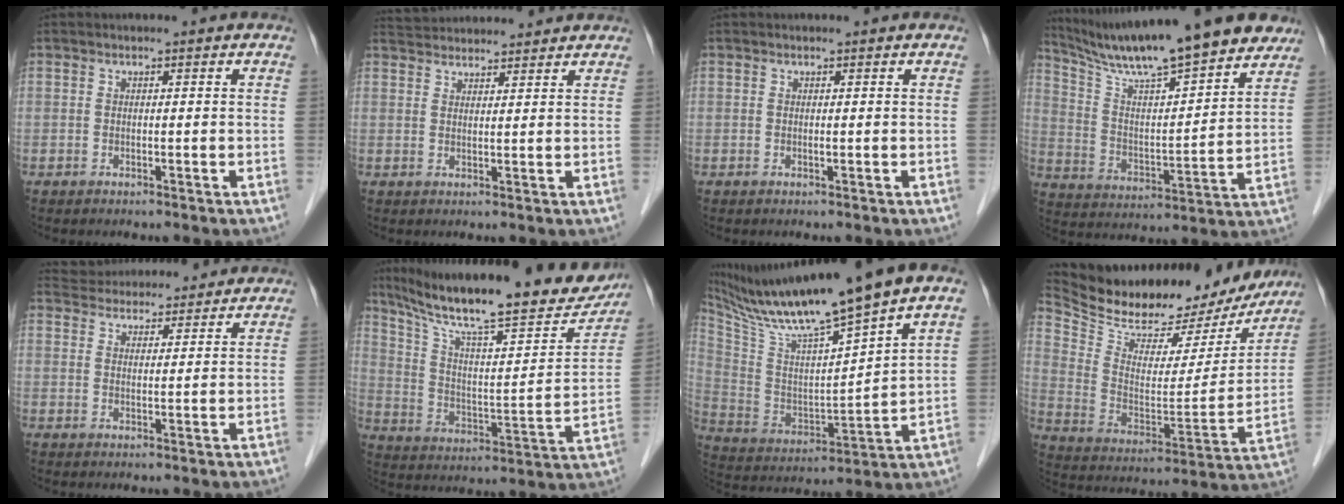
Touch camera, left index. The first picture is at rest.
{"total": 9.6, "force": [9.2, 1.6, 2.1], "torque": [-0.036, 0.036, 0.135]}
{"total": 0.0}
{"total": 21.7, "force": [18.7, 2.1, 10.8], "torque": [-0.181, 0.006, 0.290]}
{"total": 11.5, "force": [11.0, 2.6, 2.4], "torque": [-0.035, 0.032, 0.159]}
{"total": 26.6, "force": [21.7, 4.6, 14.7], "torque": [-0.238, -0.011, 0.313]}
{"total": 18.7, "force": [15.0, -0.7, 11.1], "torque": [-0.198, -0.002, 0.269]}
{"total": 27.6, "force": [24.2, 8.1, 10.5], "torque": [-0.189, -0.027, 0.343]}